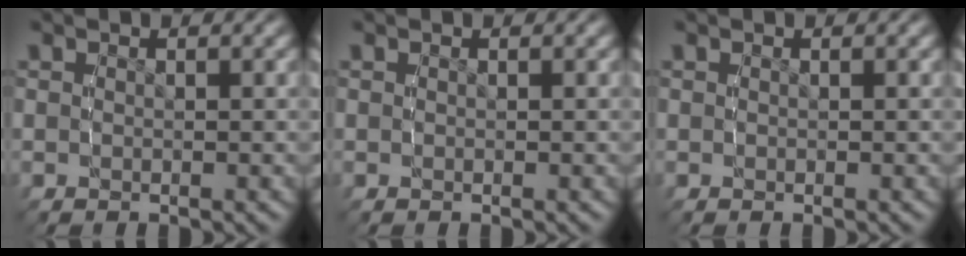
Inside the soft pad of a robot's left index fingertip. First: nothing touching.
{"total": 0.0}
{"total": 0.0}